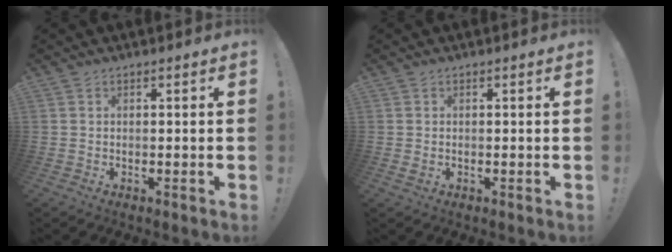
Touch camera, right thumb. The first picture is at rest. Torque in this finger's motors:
{"motor_torque": [-0.01, 0.14, 0.55, 0.10, -0.03]}